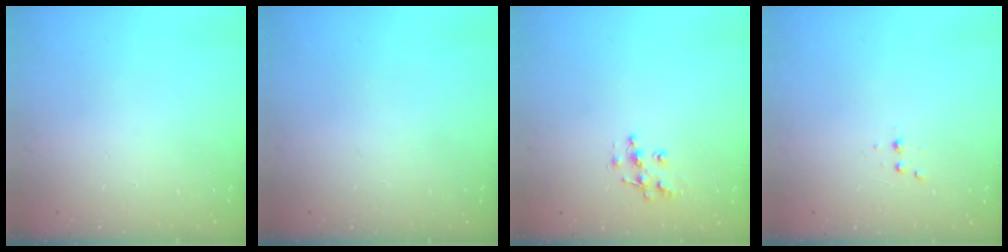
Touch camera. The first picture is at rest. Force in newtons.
{"total": 0.0}
{"total": 8.5, "press": 8.4, "slide": 0.6}
{"total": 2.9, "press": 2.7, "slide": 1.0}